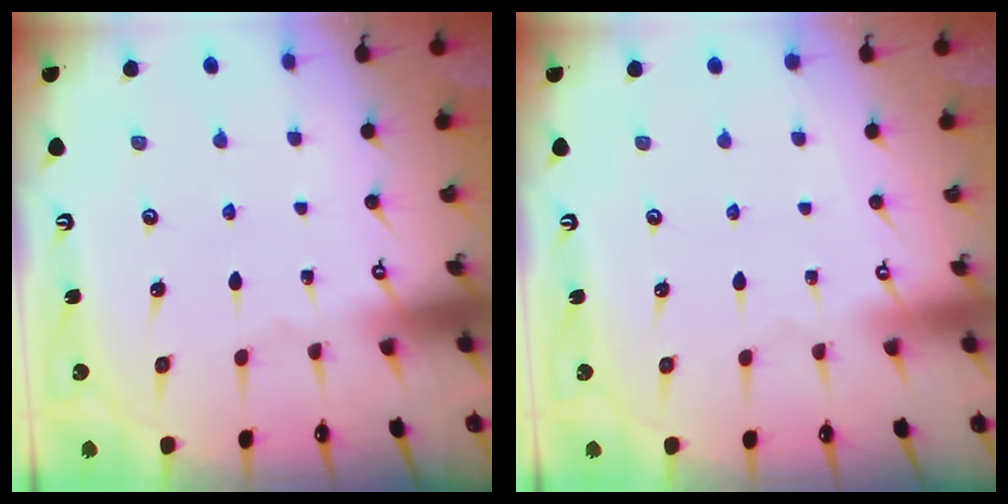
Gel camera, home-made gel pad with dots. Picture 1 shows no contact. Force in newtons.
{"total": 3.9, "press": 3.9, "slide": 0.1}